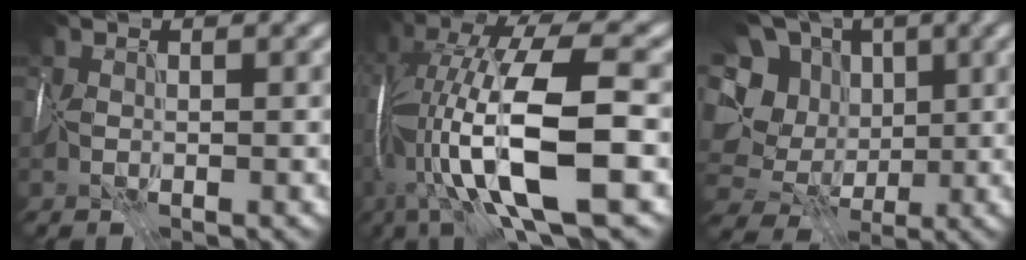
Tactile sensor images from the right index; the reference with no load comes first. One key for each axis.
{"total": 13.8, "fx": -2.8, "fy": 3.3, "fz": 13.1, "tx": -0.231, "ty": 0.009, "tz": -0.044}
{"total": 10.8, "fx": 0.5, "fy": 9.3, "fz": 5.3, "tx": -0.108, "ty": -0.003, "tz": 0.003}